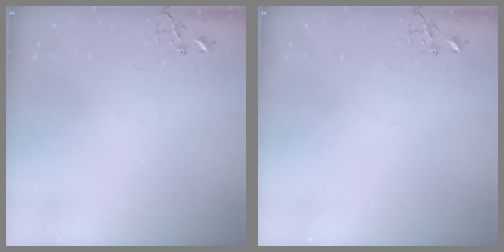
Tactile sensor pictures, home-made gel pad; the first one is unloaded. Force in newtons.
{"total": 0.0}